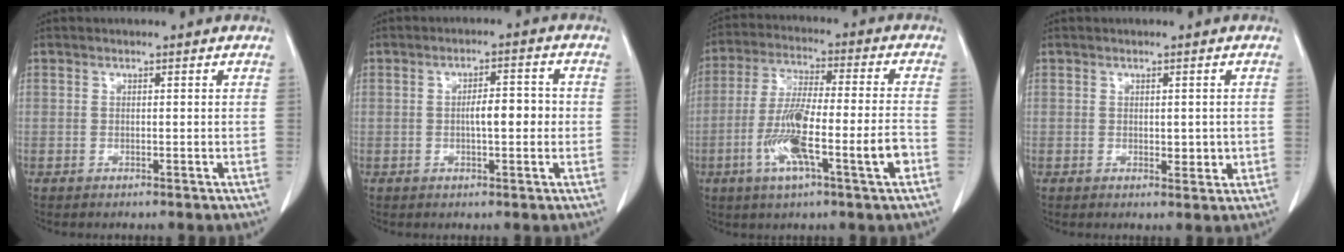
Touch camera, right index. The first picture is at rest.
{"total": 4.6, "force": [-0.3, 1.2, 4.4], "torque": [-0.073, 0.010, -0.003]}
{"total": 13.5, "force": [-4.7, 1.0, 12.6], "torque": [-0.236, 0.000, -0.081]}
{"total": 2.6, "force": [-0.1, 1.5, 2.2], "torque": [-0.025, -0.004, 0.004]}